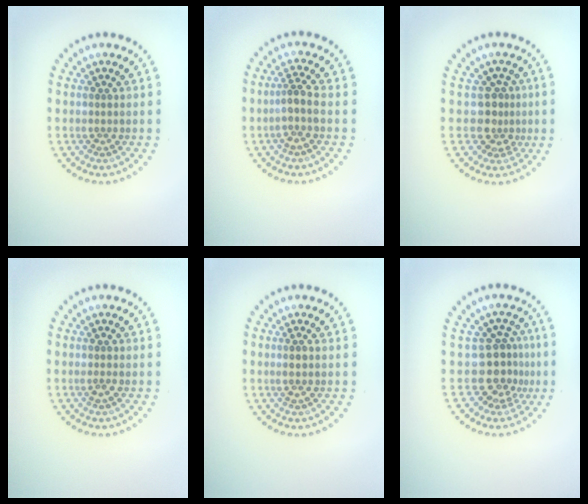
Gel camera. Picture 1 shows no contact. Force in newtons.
{"total": 2.2, "press": 1.6, "slide": 1.5}
{"total": 2.5, "press": 1.9, "slide": 1.7}
{"total": 0.8, "press": 0.8, "slide": 0.2}
{"total": 0.8, "press": 0.6, "slide": 0.5}
{"total": 3.3, "press": 2.4, "slide": 2.3}